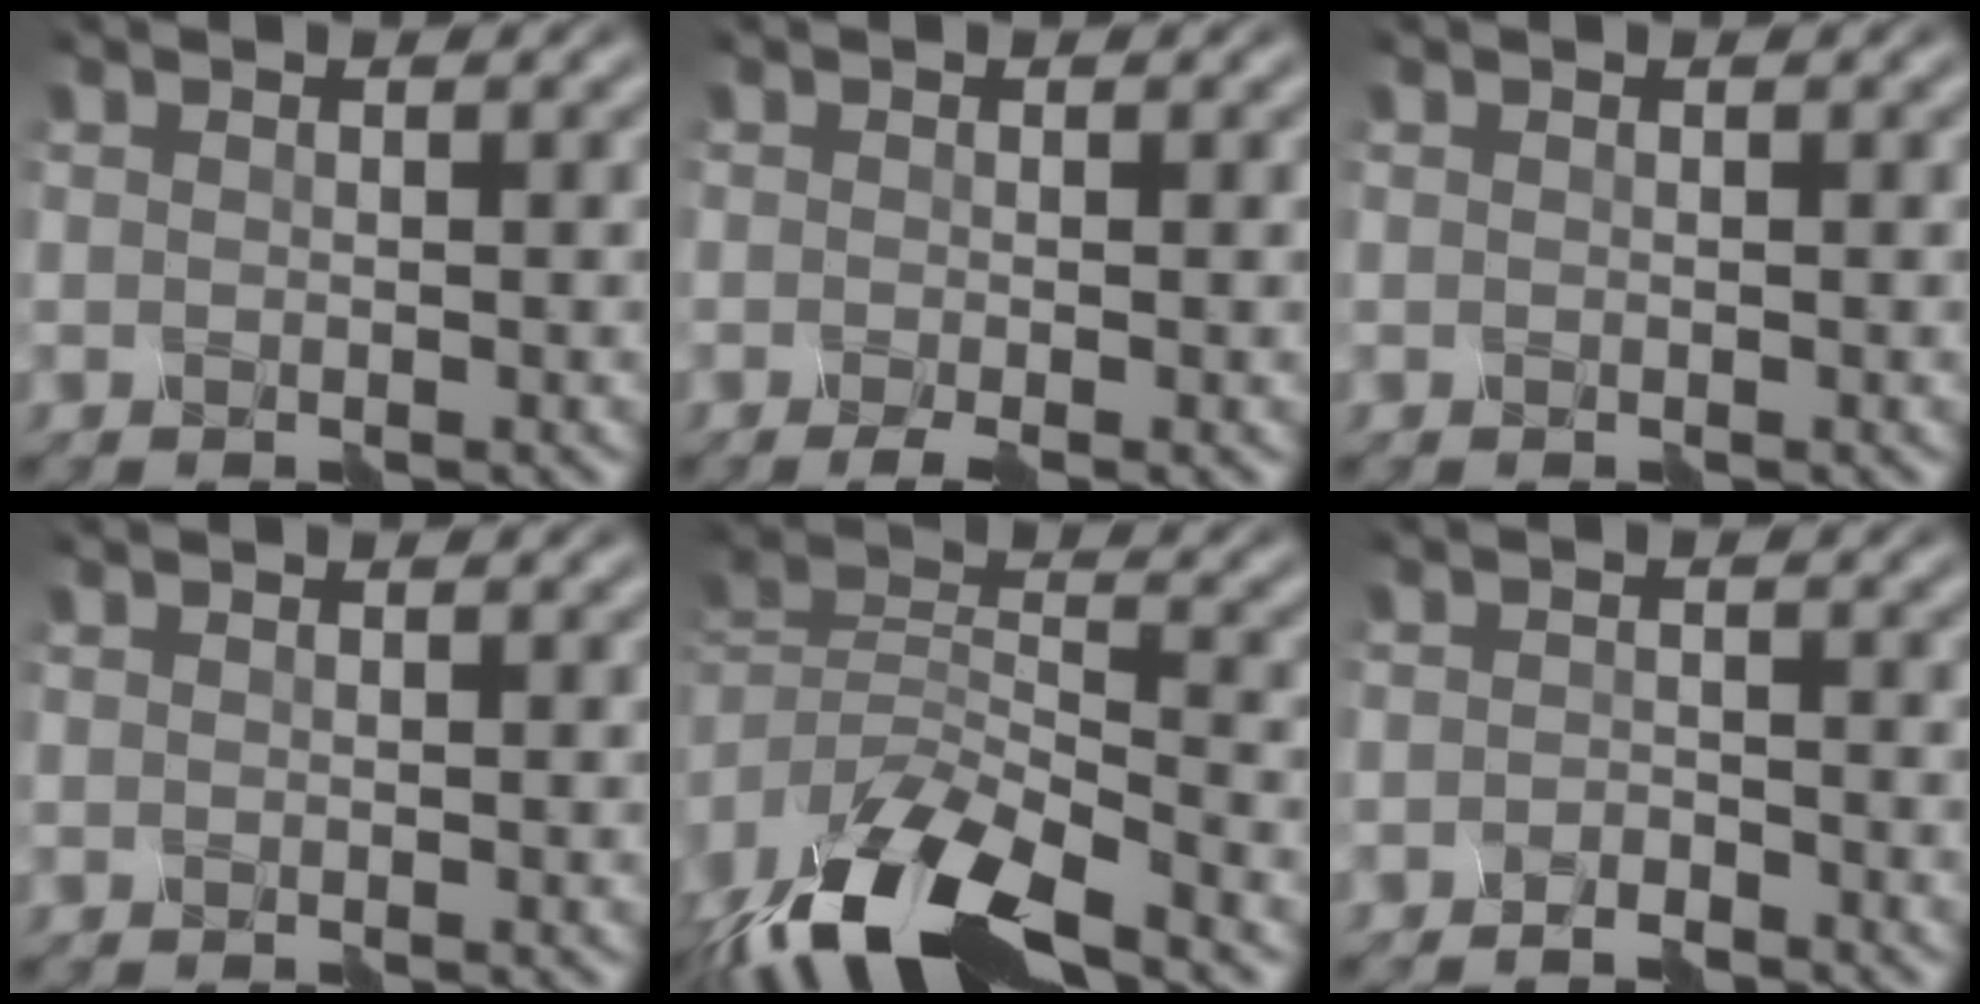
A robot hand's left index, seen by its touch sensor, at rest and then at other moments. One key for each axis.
{"total": 1.7, "fx": -0.9, "fy": 0.3, "fz": 1.5, "tx": -0.027, "ty": -0.004, "tz": -0.015}
{"total": 0.0}
{"total": 0.0}
{"total": 12.8, "fx": -8.8, "fy": 4.2, "fz": 8.3, "tx": -0.171, "ty": -0.002, "tz": -0.158}
{"total": 1.5, "fx": -1.4, "fy": 0.1, "fz": 0.4, "tx": -0.005, "ty": 0.004, "tz": -0.024}